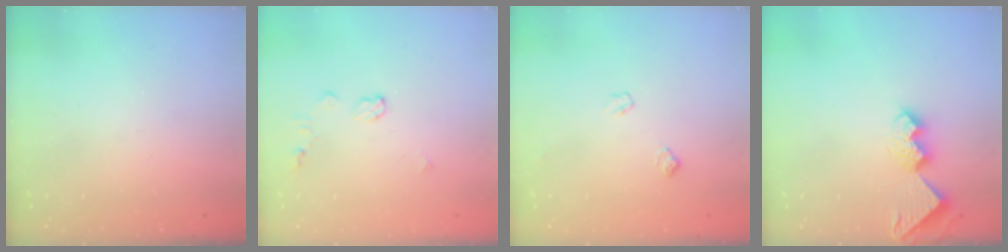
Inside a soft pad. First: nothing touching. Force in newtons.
{"total": 5.7, "press": 5.7, "slide": 0.5}
{"total": 4.5, "press": 4.5, "slide": 0.8}
{"total": 9.6, "press": 9.6, "slide": 0.6}